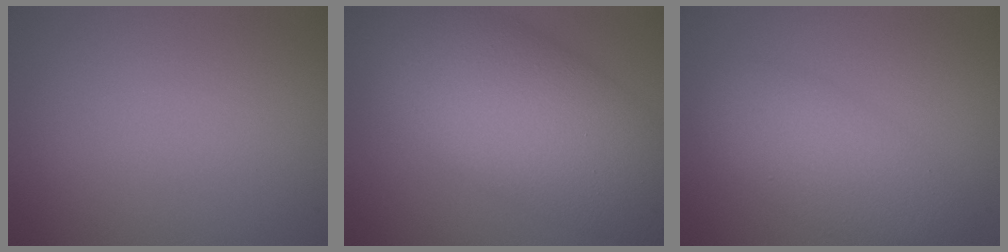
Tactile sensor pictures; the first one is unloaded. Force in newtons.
{"total": 11.8, "press": 11.8, "slide": 0.2}
{"total": 4.9, "press": 4.9, "slide": 0.1}